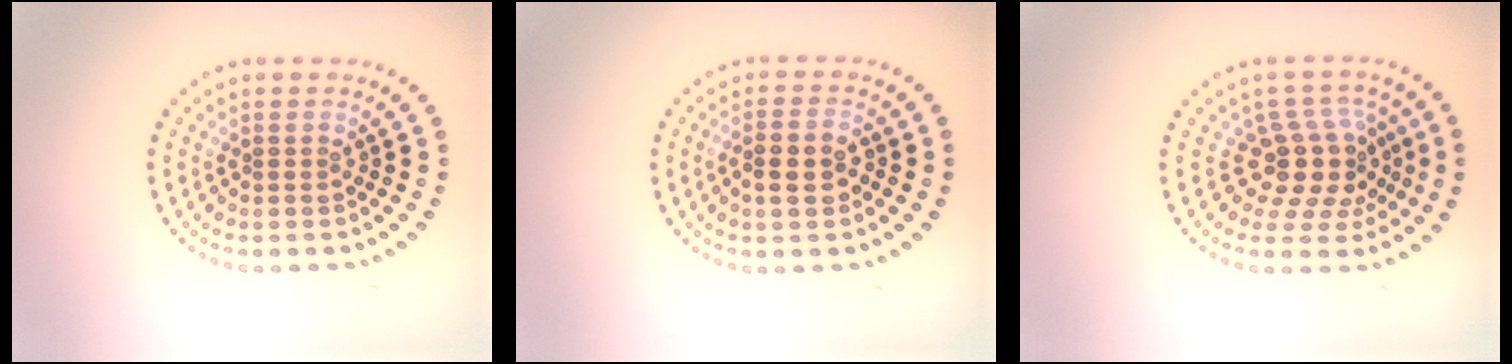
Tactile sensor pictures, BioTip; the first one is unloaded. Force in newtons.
{"total": 2.8, "press": 2.7, "slide": 0.6}
{"total": 4.3, "press": 3.3, "slide": 2.7}